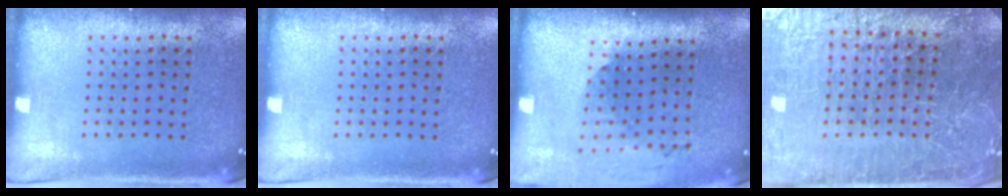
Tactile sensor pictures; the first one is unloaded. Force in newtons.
{"total": 0.0}
{"total": 2.0, "press": 1.4, "slide": 1.3}
{"total": 5.2, "press": 4.9, "slide": 1.8}